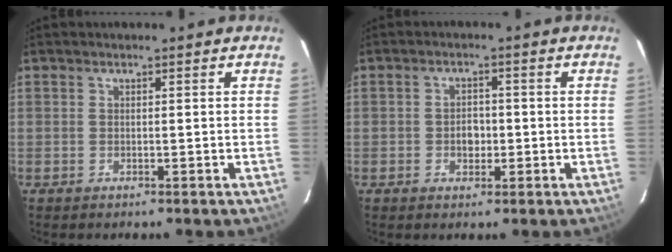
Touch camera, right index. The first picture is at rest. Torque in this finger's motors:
{"motor_torque": [0.48, 0.12, -0.02, 0.00]}